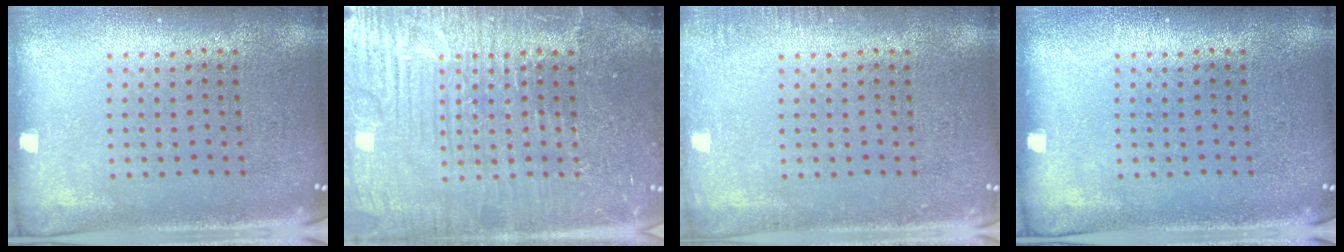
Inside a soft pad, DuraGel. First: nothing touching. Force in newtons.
{"total": 7.0, "press": 6.9, "slide": 0.9}
{"total": 1.2, "press": 1.1, "slide": 0.2}
{"total": 0.0}